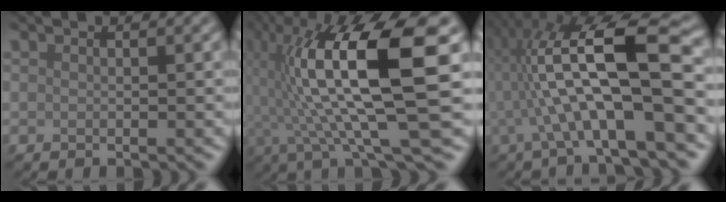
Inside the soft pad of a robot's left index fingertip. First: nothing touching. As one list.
[{"total": 13.8, "force": [1.6, 3.4, 13.3], "torque": [-0.238, 0.010, 0.032]}, {"total": 10.9, "force": [-0.3, 2.0, 10.7], "torque": [-0.189, 0.027, -0.001]}]